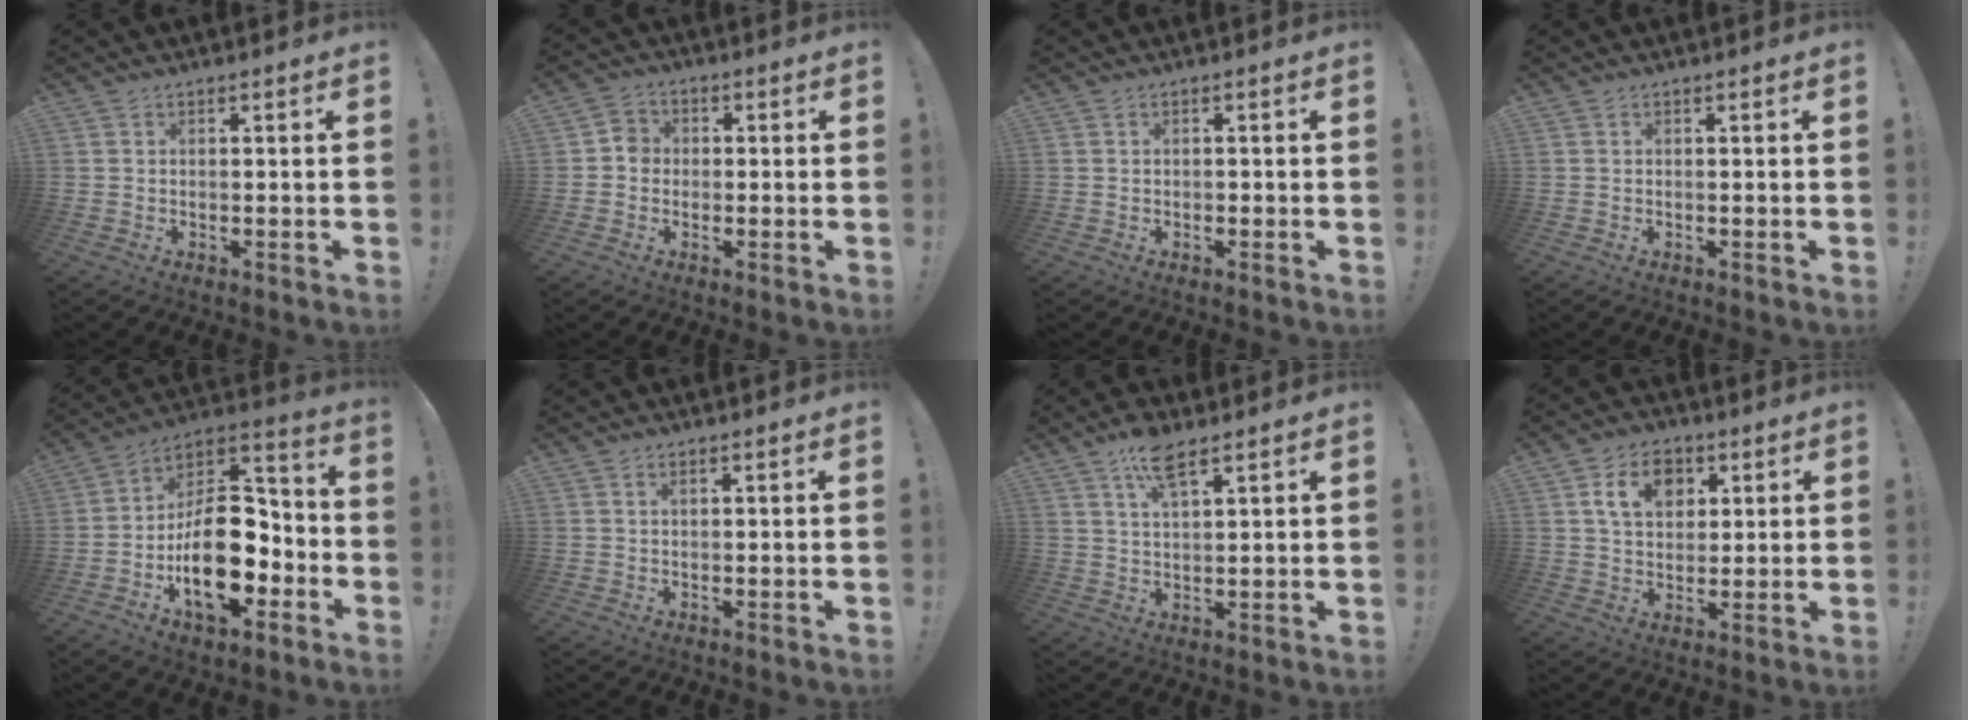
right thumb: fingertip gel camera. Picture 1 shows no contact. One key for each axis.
{"total": 4.0, "fx": -1.1, "fy": 3.5, "fz": 1.6, "tx": -0.021, "ty": 0.013, "tz": -0.019}
{"total": 0.6, "fx": -0.4, "fy": 0.3, "fz": 0.1, "tx": -0.005, "ty": 0.002, "tz": -0.008}
{"total": 0.0}
{"total": 22.4, "fx": -5.9, "fy": 13.1, "fz": 17.2, "tx": -0.266, "ty": 0.031, "tz": -0.084}
{"total": 0.7, "fx": 0.3, "fy": 0.1, "fz": 0.6, "tx": -0.020, "ty": 0.005, "tz": 0.008}
{"total": 8.0, "fx": 5.3, "fy": 2.5, "fz": 5.5, "tx": -0.101, "ty": -0.016, "tz": 0.093}
{"total": 10.4, "fx": 4.0, "fy": 7.6, "fz": 5.9, "tx": -0.083, "ty": -0.002, "tz": 0.071}